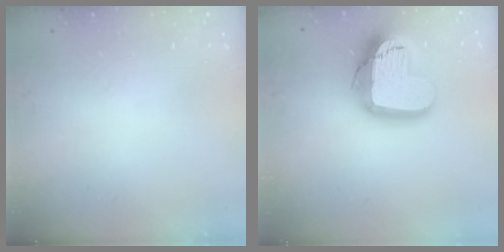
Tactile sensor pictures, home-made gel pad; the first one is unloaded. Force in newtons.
{"total": 19.1, "press": 19.1, "slide": 1.4}